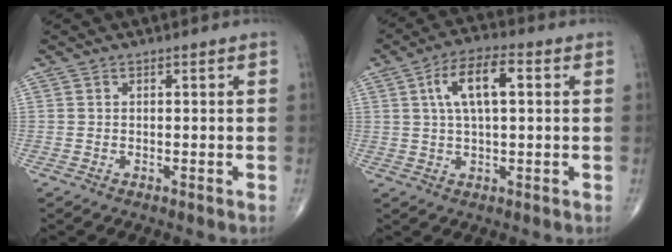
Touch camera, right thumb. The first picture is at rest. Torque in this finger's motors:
{"motor_torque": [-0.86, 1.66, 1.27, 0.28, 0.34]}